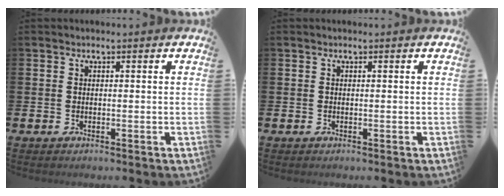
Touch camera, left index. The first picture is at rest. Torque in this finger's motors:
{"motor_torque": [0.00, 0.00, 0.01, 0.00]}